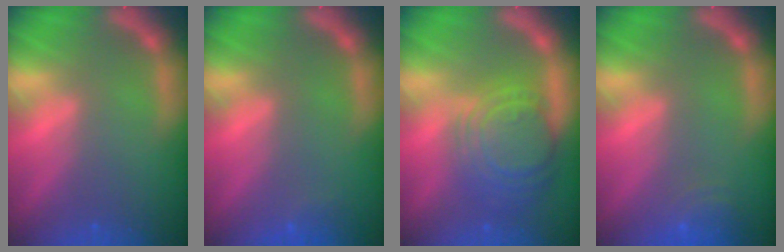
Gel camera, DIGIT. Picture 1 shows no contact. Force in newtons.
{"total": 0.9}
{"total": 9.5}
{"total": 3.5}